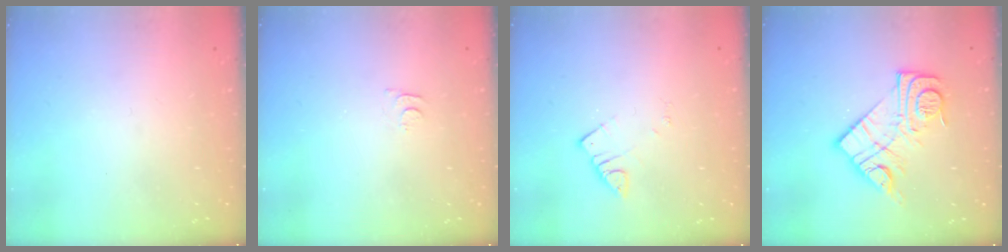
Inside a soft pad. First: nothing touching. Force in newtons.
{"total": 4.4, "press": 4.4, "slide": 0.4}
{"total": 2.6, "press": 2.6, "slide": 0.1}
{"total": 14.6, "press": 14.5, "slide": 0.8}